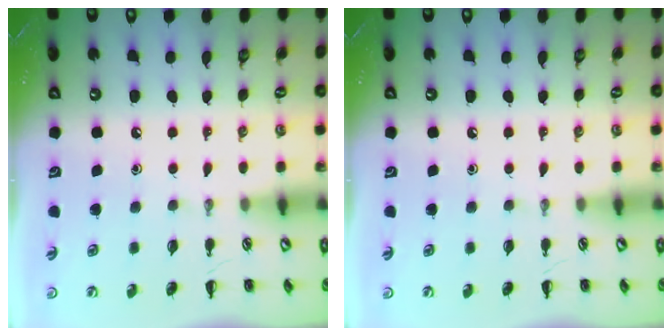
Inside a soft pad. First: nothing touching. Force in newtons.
{"total": 0.0}